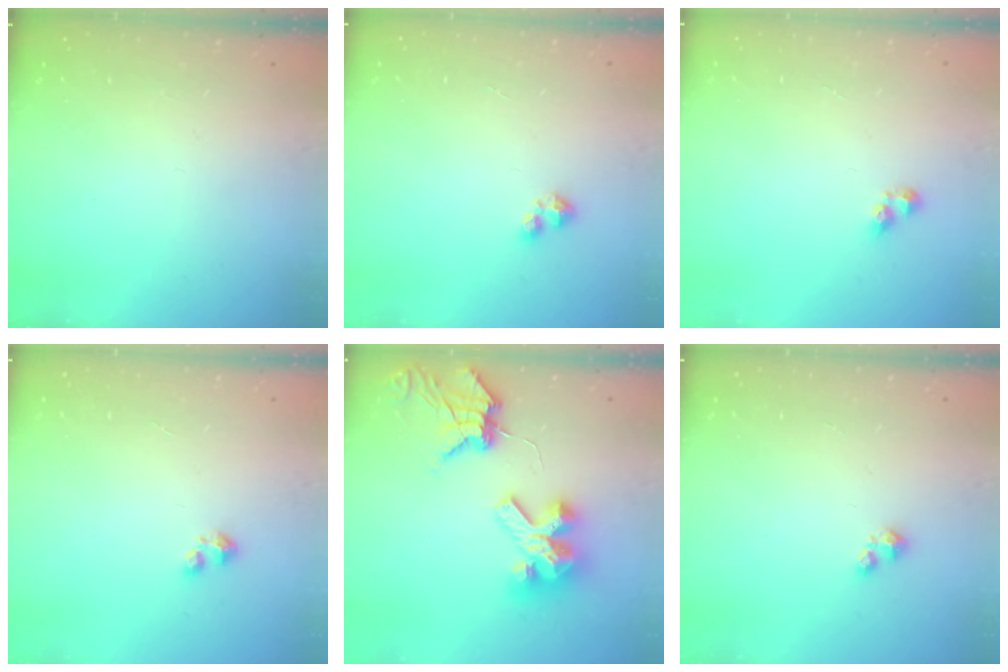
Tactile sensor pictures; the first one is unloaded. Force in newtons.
{"total": 2.4, "press": 2.4, "slide": 0.4}
{"total": 3.9, "press": 3.8, "slide": 0.4}
{"total": 1.8, "press": 1.8, "slide": 0.4}
{"total": 11.8, "press": 11.7, "slide": 1.3}
{"total": 1.1, "press": 1.1, "slide": 0.3}